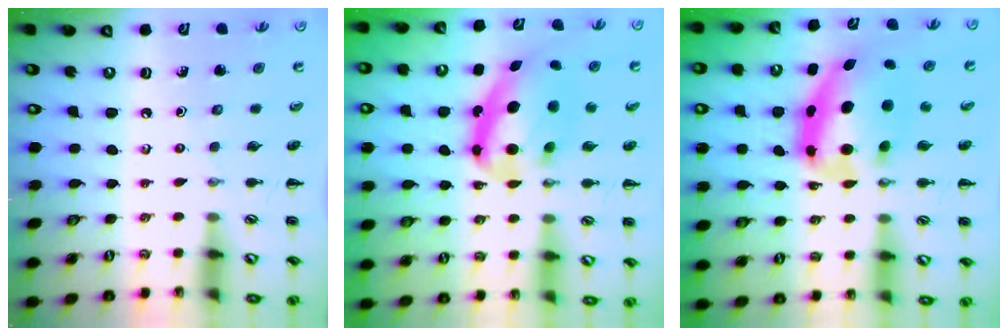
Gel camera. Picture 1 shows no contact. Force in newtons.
{"total": 13.6, "press": 13.2, "slide": 2.9}
{"total": 11.0, "press": 10.7, "slide": 2.7}